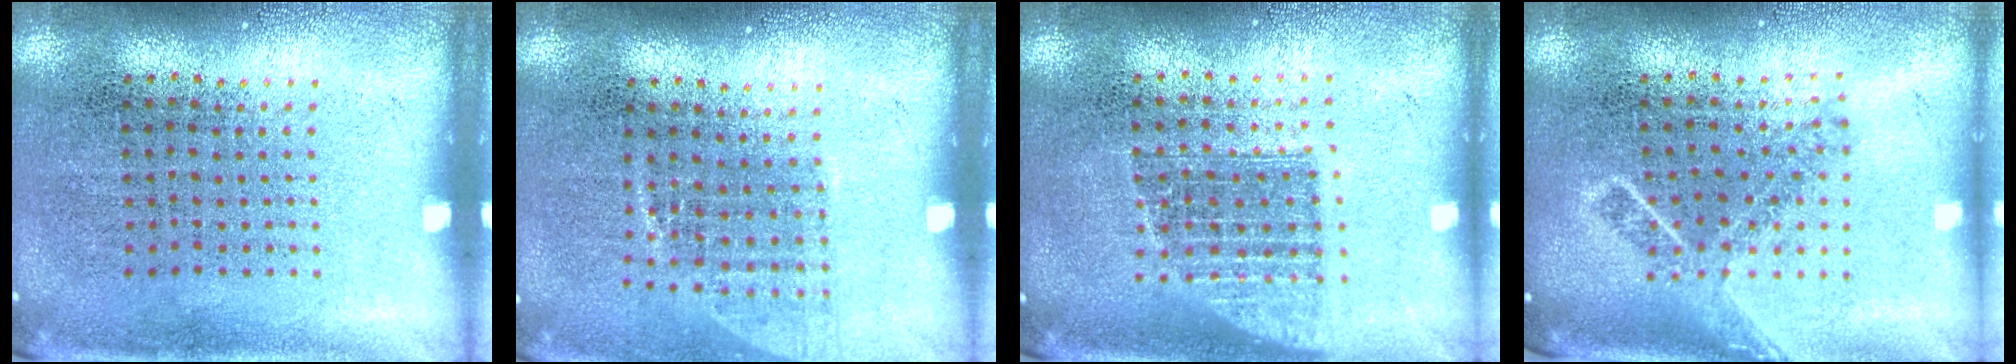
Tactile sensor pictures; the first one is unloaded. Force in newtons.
{"total": 1.0, "press": 0.9, "slide": 0.6}
{"total": 1.3, "press": 1.0, "slide": 0.8}
{"total": 1.8, "press": 1.3, "slide": 1.2}